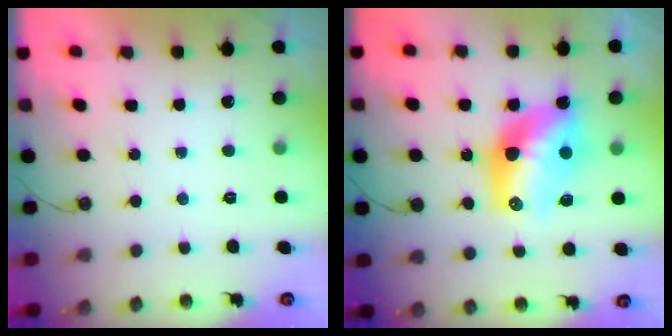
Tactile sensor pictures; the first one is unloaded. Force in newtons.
{"total": 14.7, "press": 14.7, "slide": 1.0}